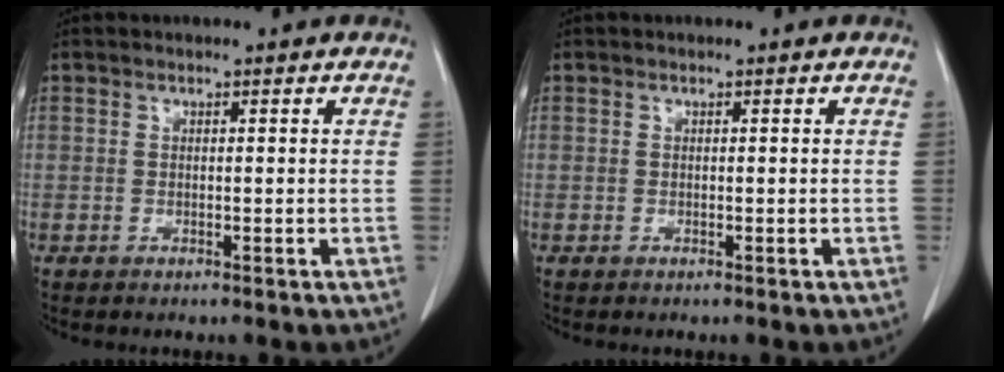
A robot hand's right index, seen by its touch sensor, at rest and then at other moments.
{"total": 0.0}